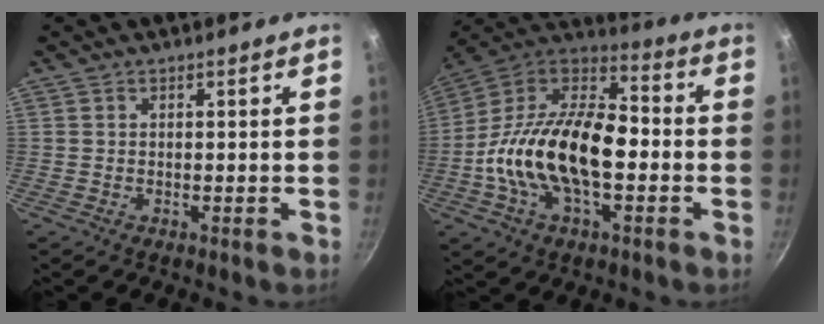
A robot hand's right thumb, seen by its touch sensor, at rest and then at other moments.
{"total": 23.3, "force": [-3.7, 12.8, 19.1], "torque": [-0.332, 0.047, -0.083]}